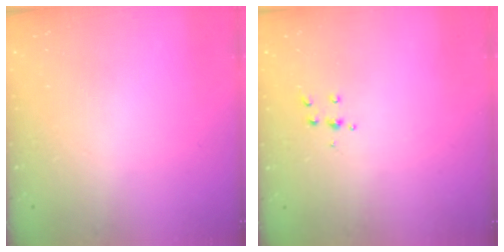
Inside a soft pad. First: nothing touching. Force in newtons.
{"total": 4.3, "press": 4.3, "slide": 0.4}